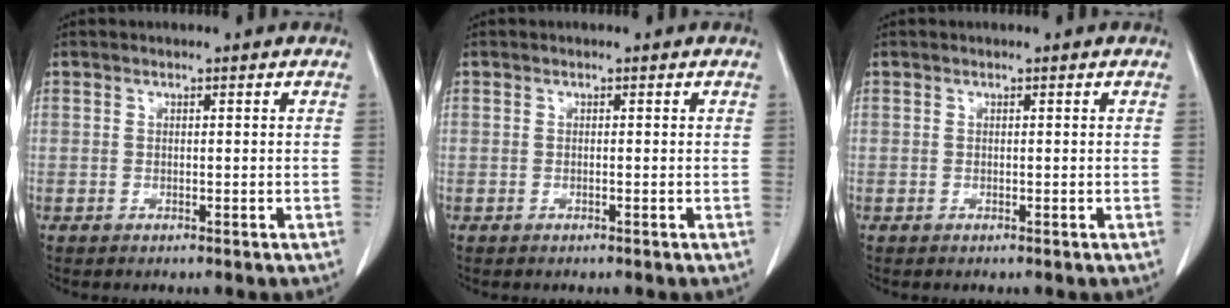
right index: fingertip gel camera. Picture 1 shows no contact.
{"total": 0.0}
{"total": 0.0}